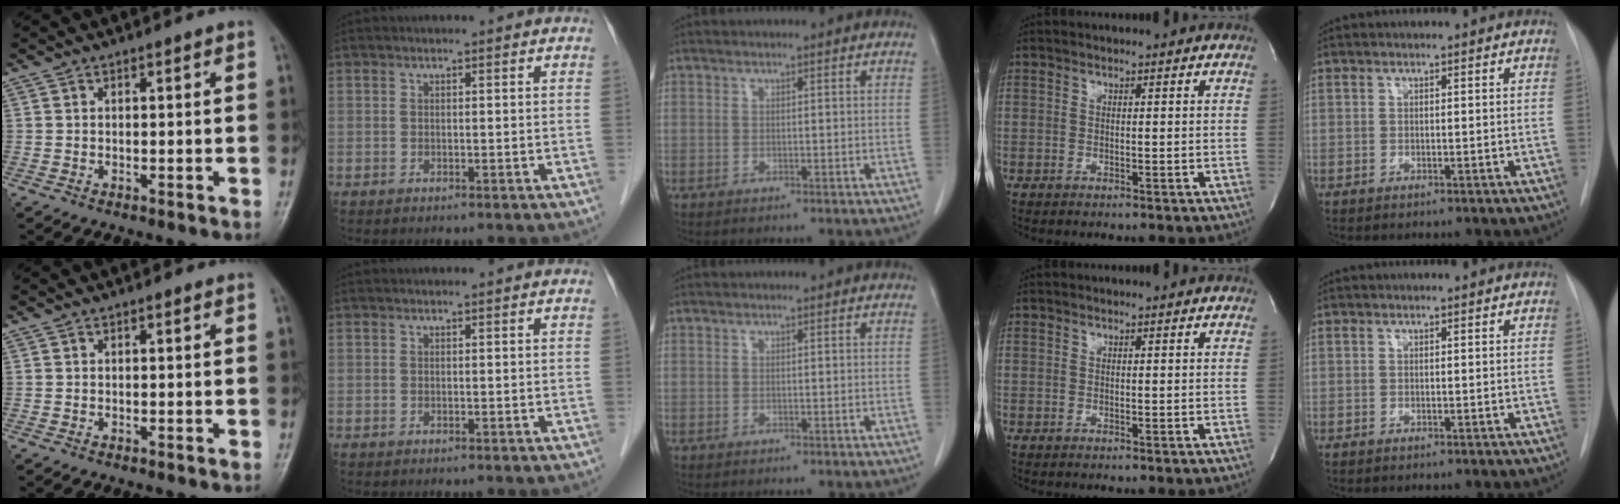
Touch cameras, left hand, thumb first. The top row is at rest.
{}